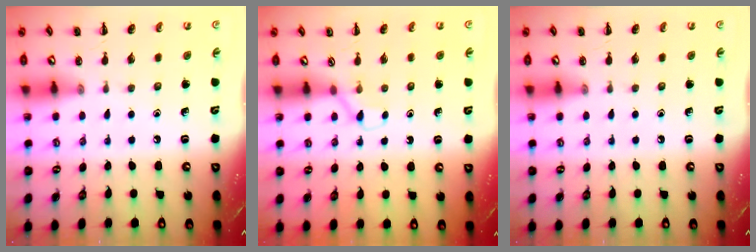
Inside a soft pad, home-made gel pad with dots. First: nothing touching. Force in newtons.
{"total": 2.1, "press": 2.0, "slide": 0.8}
{"total": 0.0}